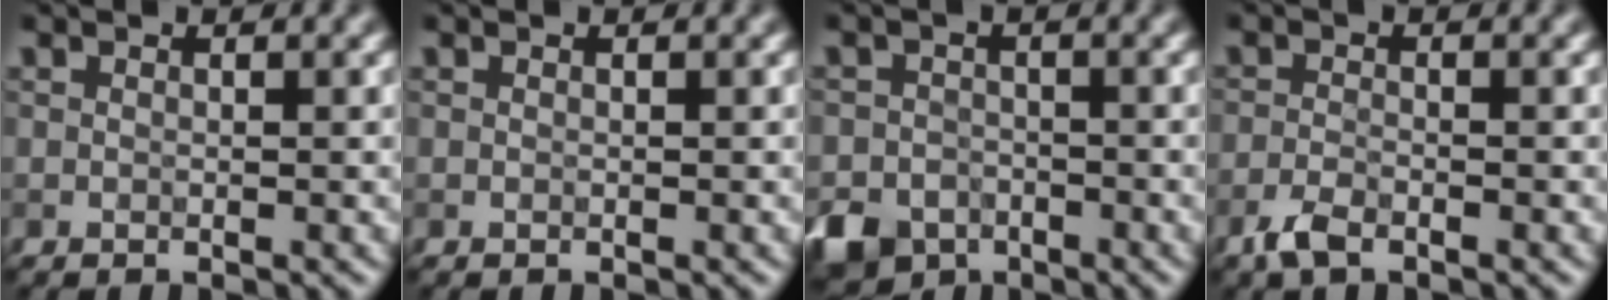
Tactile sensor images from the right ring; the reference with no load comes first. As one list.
[{"total": 0.0}, {"total": 5.6, "force": [-3.8, 3.8, 1.6], "torque": [-0.018, -0.008, -0.069]}, {"total": 2.0, "force": [-1.5, 0.7, 1.2], "torque": [-0.030, -0.003, -0.035]}]